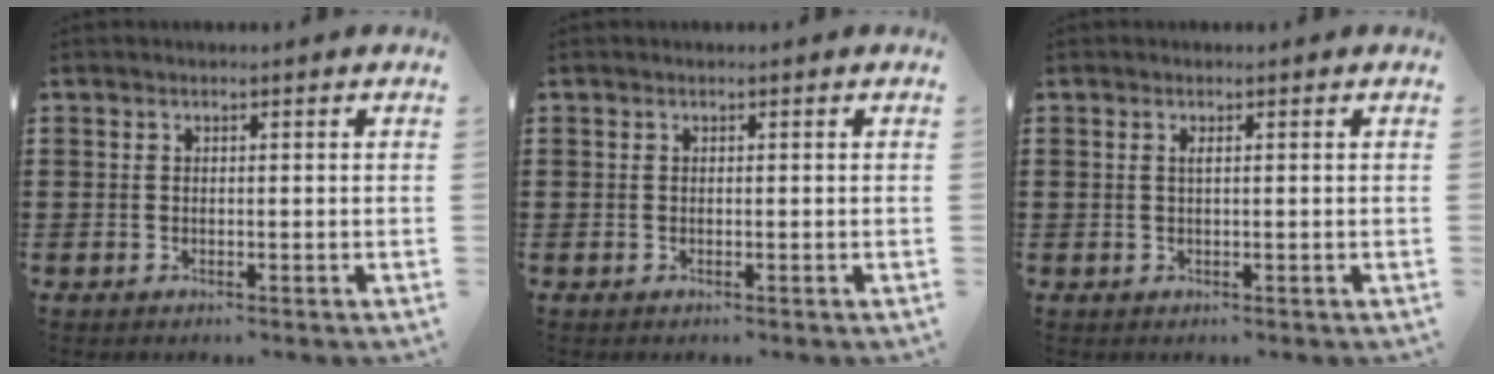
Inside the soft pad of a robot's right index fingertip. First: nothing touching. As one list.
[{"total": 0.0}, {"total": 0.8, "force": [0.2, 0.0, 0.7], "torque": [-0.015, -0.001, 0.004]}]